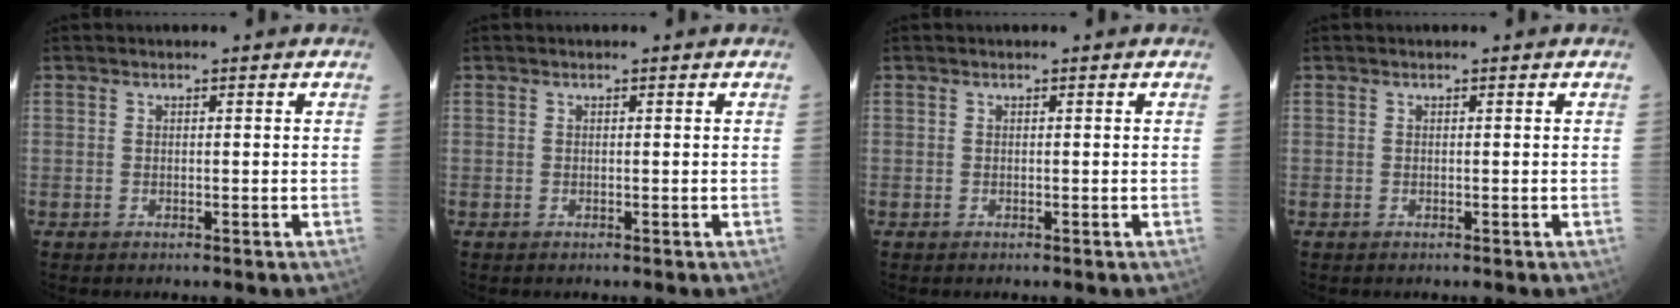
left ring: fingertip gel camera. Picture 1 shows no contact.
{"total": 0.0}
{"total": 0.0}
{"total": 0.0}